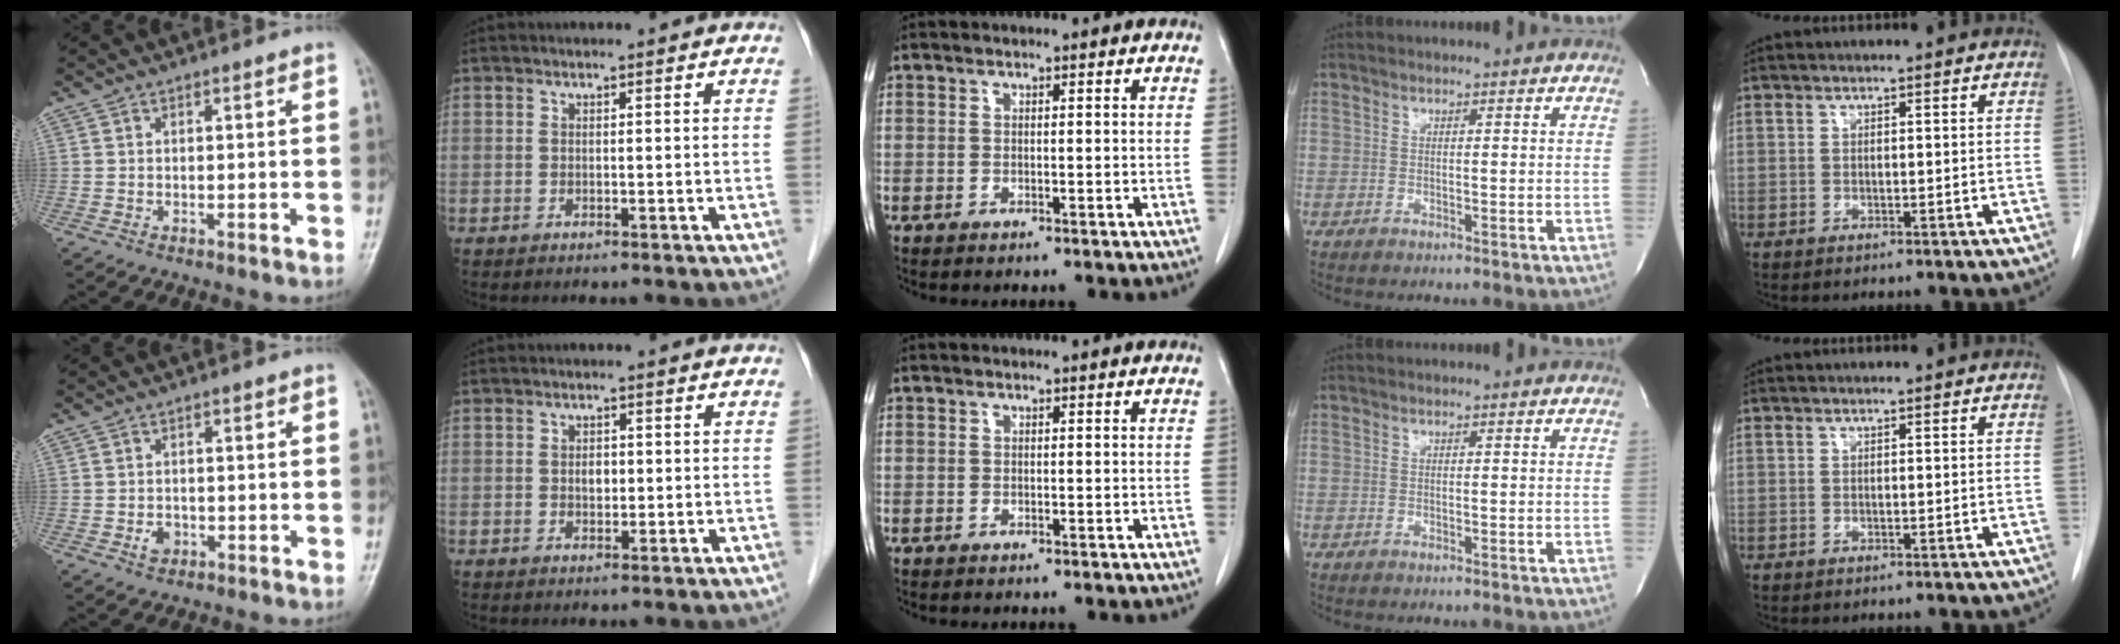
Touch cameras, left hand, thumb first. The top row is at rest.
{"thumb": {"total": 2.7, "force": [-1.0, 2.1, 1.3], "torque": [-0.013, 0.005, -0.014]}, "index": {"total": 1.8, "force": [0.0, 1.2, 1.3], "torque": [-0.021, 0.002, 0.002]}}